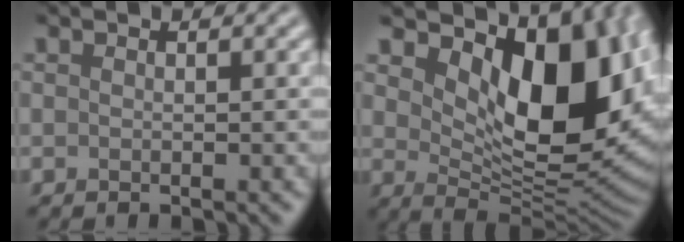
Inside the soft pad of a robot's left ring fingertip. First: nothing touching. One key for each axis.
{"total": 13.2, "fx": 4.5, "fy": 6.5, "fz": 10.5, "tx": -0.144, "ty": -0.011, "tz": 0.085}